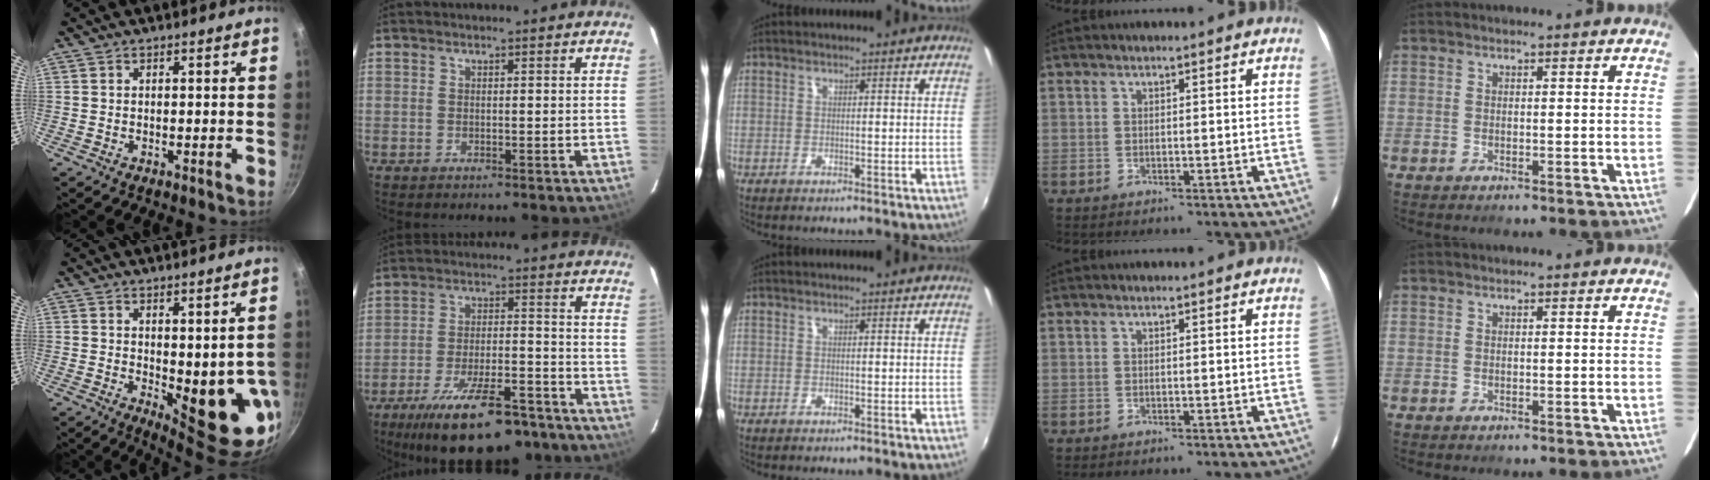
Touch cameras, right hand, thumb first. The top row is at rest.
{"thumb": {"total": 12.0, "force": [-0.7, 4.6, 11.1], "torque": [-0.115, -0.019, 0.006]}, "index": {"total": 19.9, "force": [-14.5, 6.9, 11.8], "torque": [-0.211, -0.017, -0.210]}}